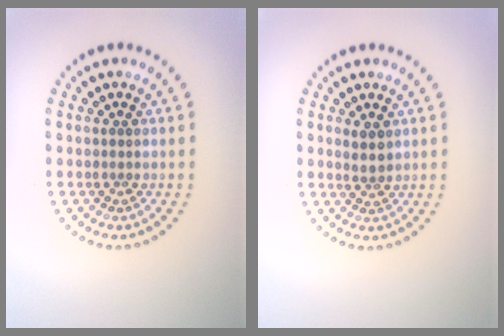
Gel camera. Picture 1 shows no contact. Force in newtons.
{"total": 1.6, "press": 1.4, "slide": 0.7}